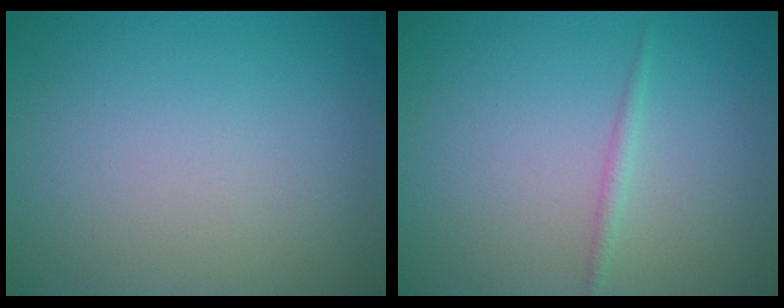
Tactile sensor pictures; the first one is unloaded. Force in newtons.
{"total": 0.9, "press": 0.9, "slide": 0.0}